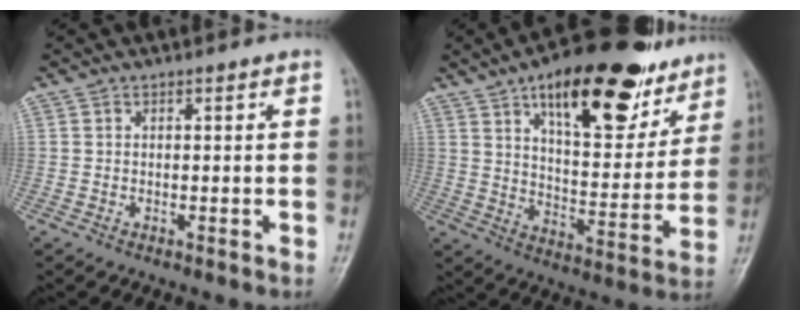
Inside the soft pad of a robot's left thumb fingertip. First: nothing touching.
{"total": 24.0, "force": [14.5, 10.0, 16.3], "torque": [-0.193, -0.045, 0.224]}